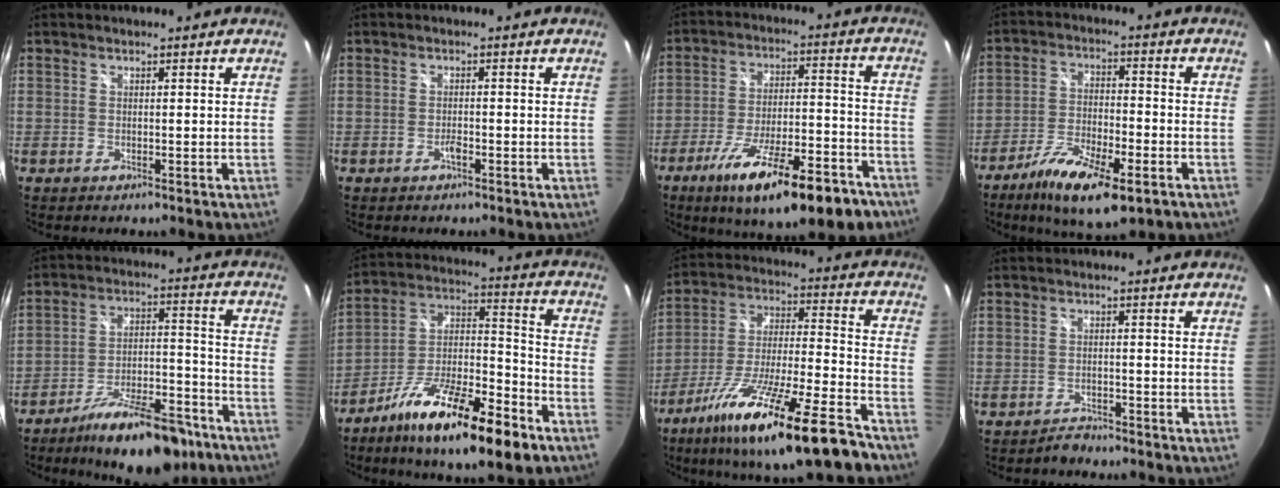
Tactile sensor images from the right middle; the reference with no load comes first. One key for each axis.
{"total": 1.2, "fx": -0.9, "fy": 0.5, "fz": 0.8, "tx": -0.016, "ty": 0.000, "tz": -0.017}
{"total": 21.0, "fx": -13.7, "fy": 5.1, "fz": 15.0, "tx": -0.249, "ty": -0.040, "tz": -0.204}
{"total": 13.4, "fx": -8.3, "fy": 4.0, "fz": 9.8, "tx": -0.195, "ty": -0.032, "tz": -0.150}
{"total": 19.1, "fx": -14.0, "fy": 6.6, "fz": 11.3, "tx": -0.177, "ty": -0.001, "tz": -0.204}
{"total": 21.2, "fx": -12.8, "fy": 5.6, "fz": 16.0, "tx": -0.274, "ty": -0.015, "tz": -0.217}
{"total": 23.3, "fx": -15.9, "fy": 3.5, "fz": 16.7, "tx": -0.294, "ty": -0.041, "tz": -0.263}
{"total": 2.2, "fx": -2.1, "fy": 0.7, "fz": 0.3, "tx": -0.010, "ty": 0.000, "tz": -0.037}